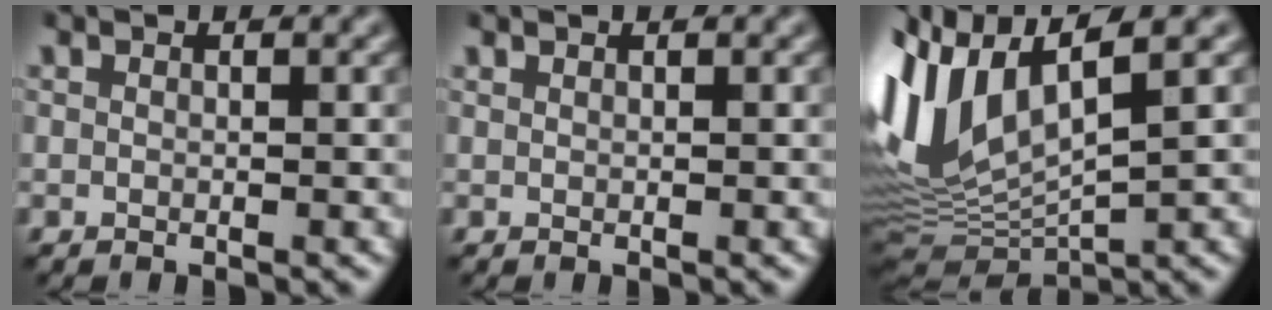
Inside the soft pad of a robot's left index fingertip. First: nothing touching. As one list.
[{"total": 0.0}, {"total": 10.4, "force": [2.2, 4.8, 9.0], "torque": [-0.215, -0.001, 0.055]}]